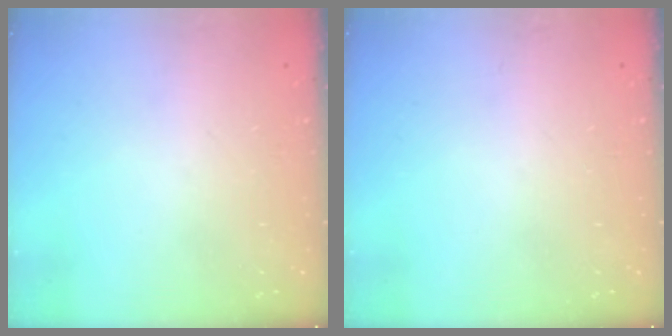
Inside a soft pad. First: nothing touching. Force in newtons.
{"total": 0.0}